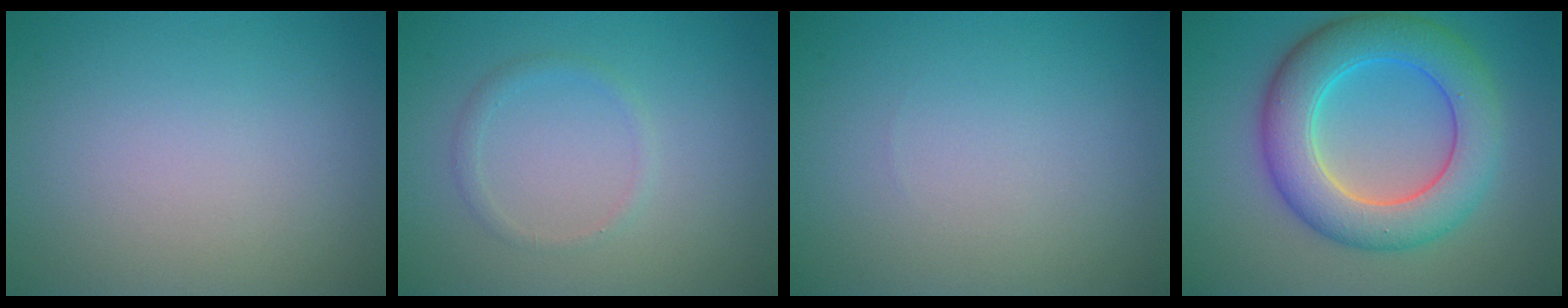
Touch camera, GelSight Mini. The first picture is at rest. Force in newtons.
{"total": 1.1, "press": 1.1, "slide": 0.0}
{"total": 0.0}
{"total": 8.2, "press": 8.2, "slide": 0.2}